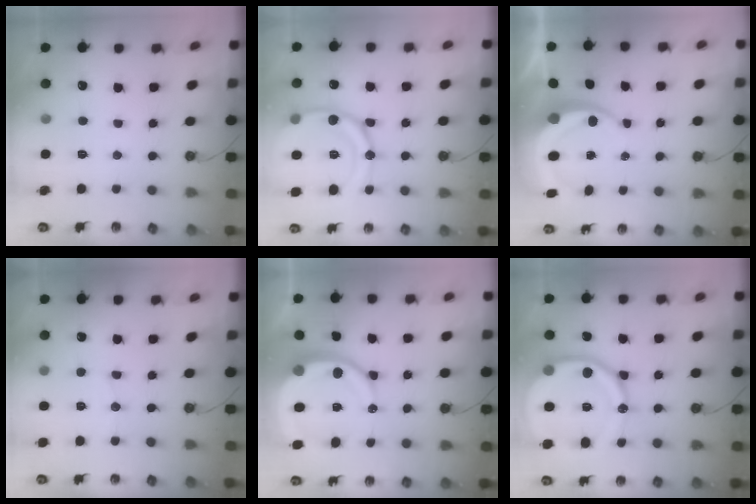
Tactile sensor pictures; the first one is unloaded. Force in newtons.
{"total": 17.8, "press": 17.8, "slide": 1.5}
{"total": 7.1, "press": 7.0, "slide": 0.9}
{"total": 3.6, "press": 3.5, "slide": 0.7}
{"total": 14.6, "press": 14.5, "slide": 1.7}
{"total": 19.9, "press": 19.7, "slide": 2.4}